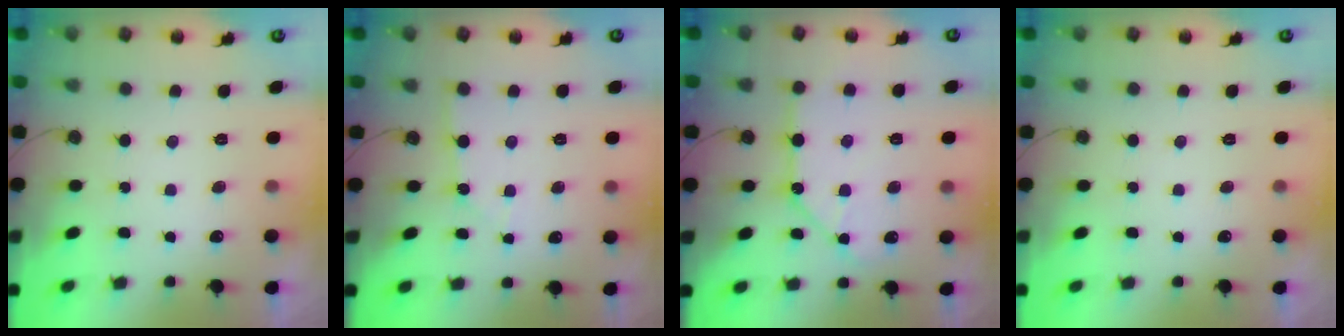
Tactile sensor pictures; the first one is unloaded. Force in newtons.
{"total": 2.0, "press": 2.0, "slide": 0.1}
{"total": 9.9, "press": 9.9, "slide": 1.1}
{"total": 0.0}